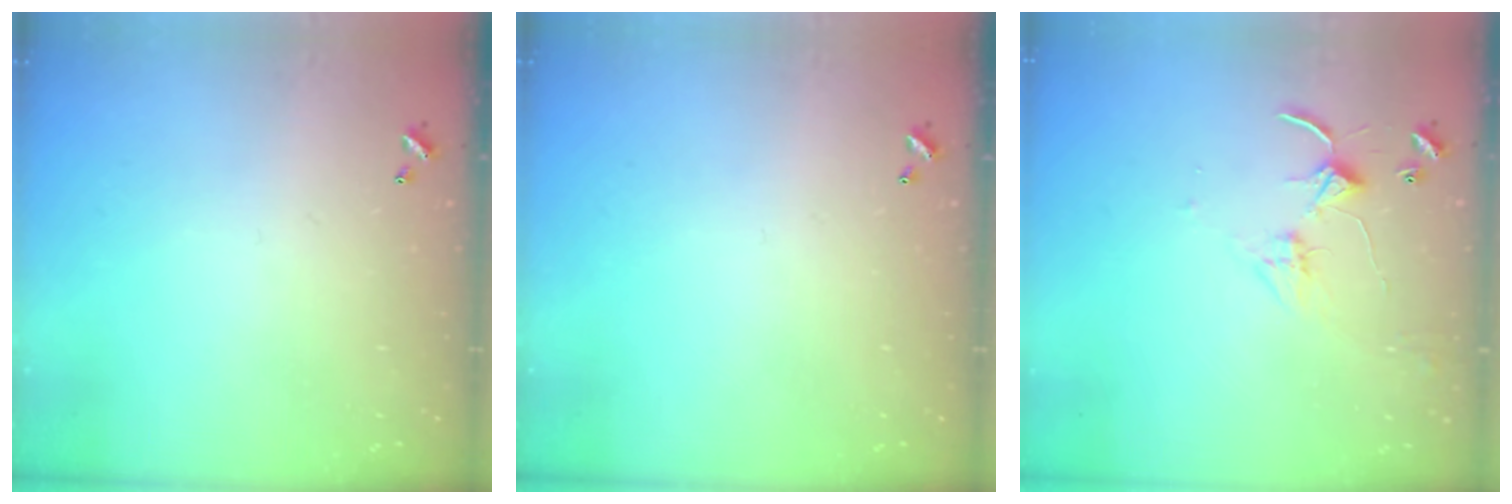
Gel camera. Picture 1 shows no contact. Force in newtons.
{"total": 0.0}
{"total": 2.8, "press": 2.8, "slide": 0.4}